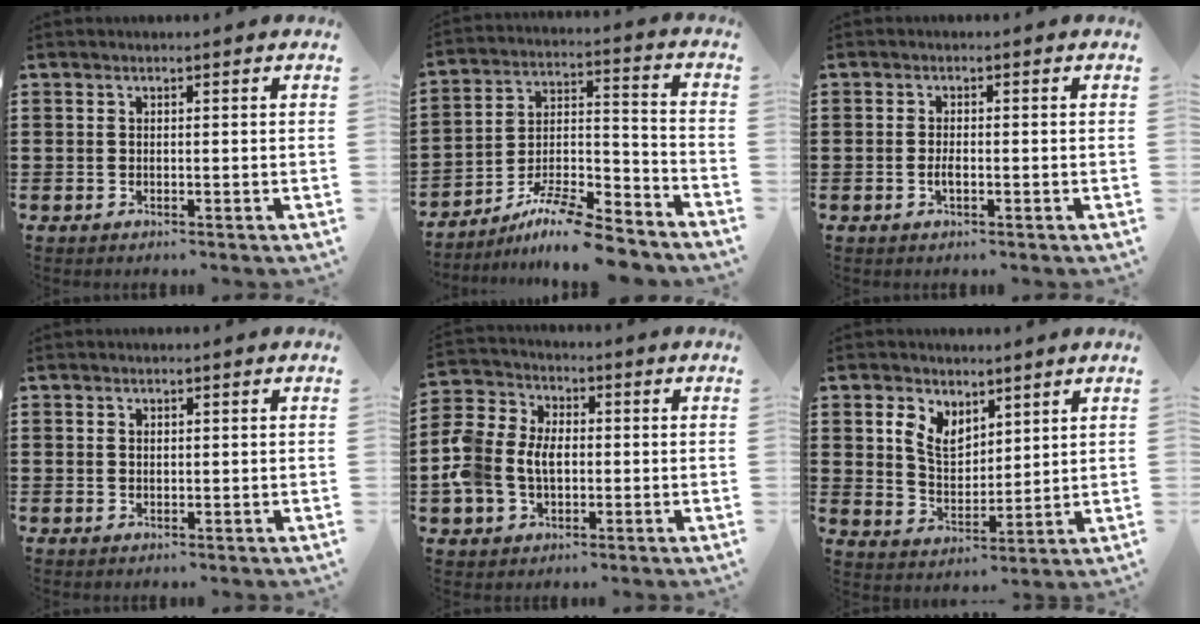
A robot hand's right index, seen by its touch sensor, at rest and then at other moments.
{"total": 9.7, "force": [-8.6, 1.4, 4.4], "torque": [-0.072, 0.023, -0.168]}
{"total": 1.6, "force": [-0.5, 0.5, 1.4], "torque": [-0.027, -0.001, -0.008]}
{"total": 0.7, "force": [0.3, 0.5, 0.4], "torque": [-0.008, 0.003, 0.006]}
{"total": 7.7, "force": [-1.0, 6.1, 4.6], "torque": [-0.135, 0.002, -0.026]}
{"total": 5.8, "force": [3.5, 3.7, 2.8], "torque": [-0.072, 0.008, 0.066]}